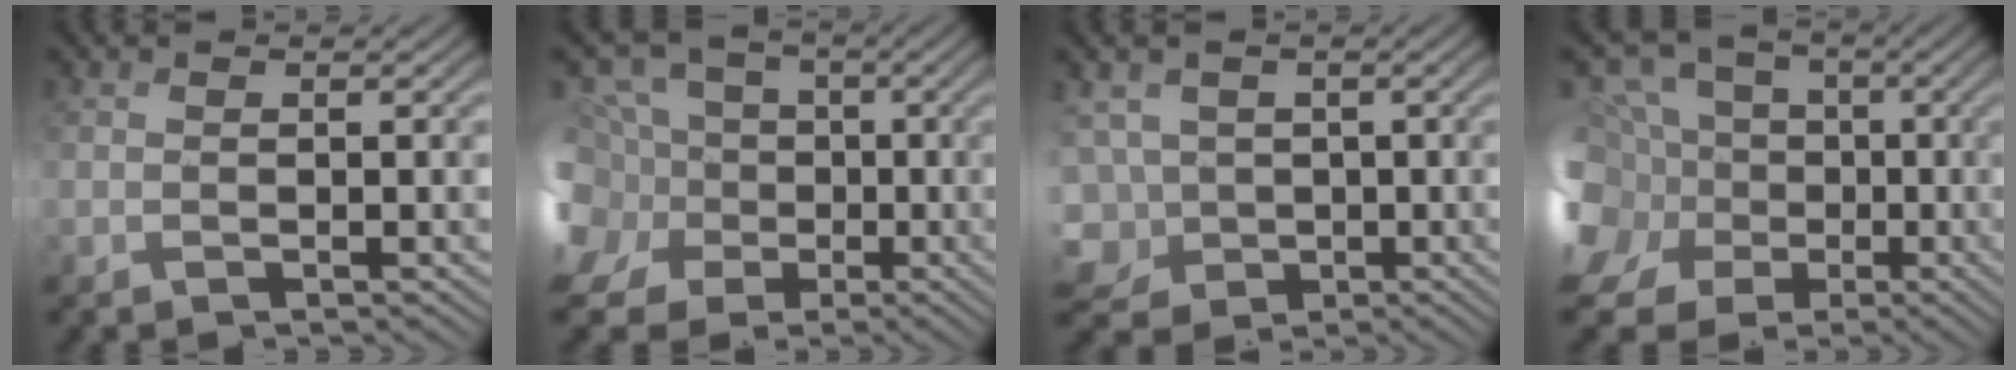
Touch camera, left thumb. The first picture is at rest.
{"total": 15.8, "force": [-4.8, 13.4, 6.7], "torque": [-0.222, -0.006, -0.100]}
{"total": 6.8, "force": [-1.4, 5.9, 3.0], "torque": [-0.104, -0.007, -0.039]}
{"total": 18.2, "force": [-5.2, 15.5, 8.1], "torque": [-0.253, -0.003, -0.105]}